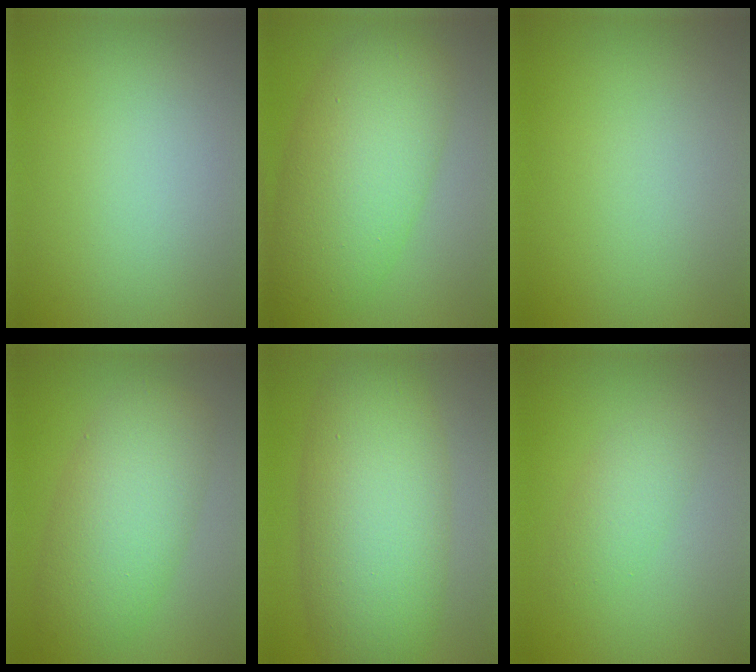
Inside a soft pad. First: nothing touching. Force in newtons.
{"total": 9.5, "press": 9.5, "slide": 0.2}
{"total": 0.0}
{"total": 7.2, "press": 7.2, "slide": 0.1}
{"total": 10.5, "press": 10.5, "slide": 0.2}
{"total": 2.4, "press": 2.4, "slide": 0.1}